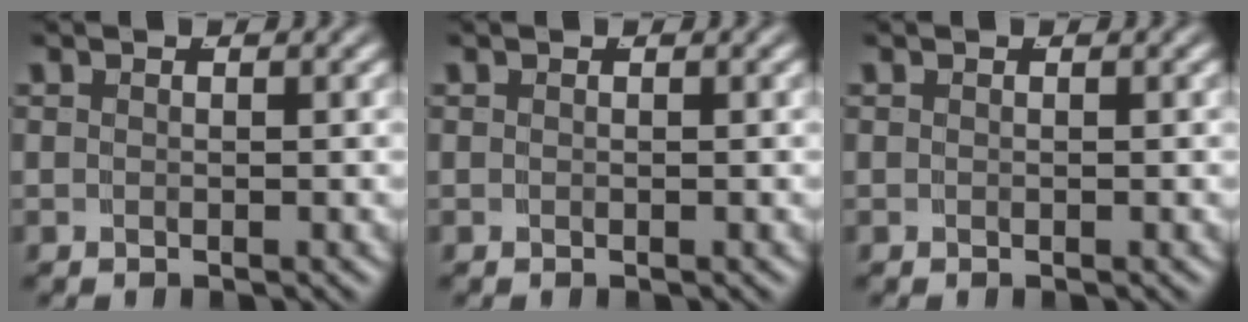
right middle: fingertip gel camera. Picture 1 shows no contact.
{"total": 0.0}
{"total": 0.0}